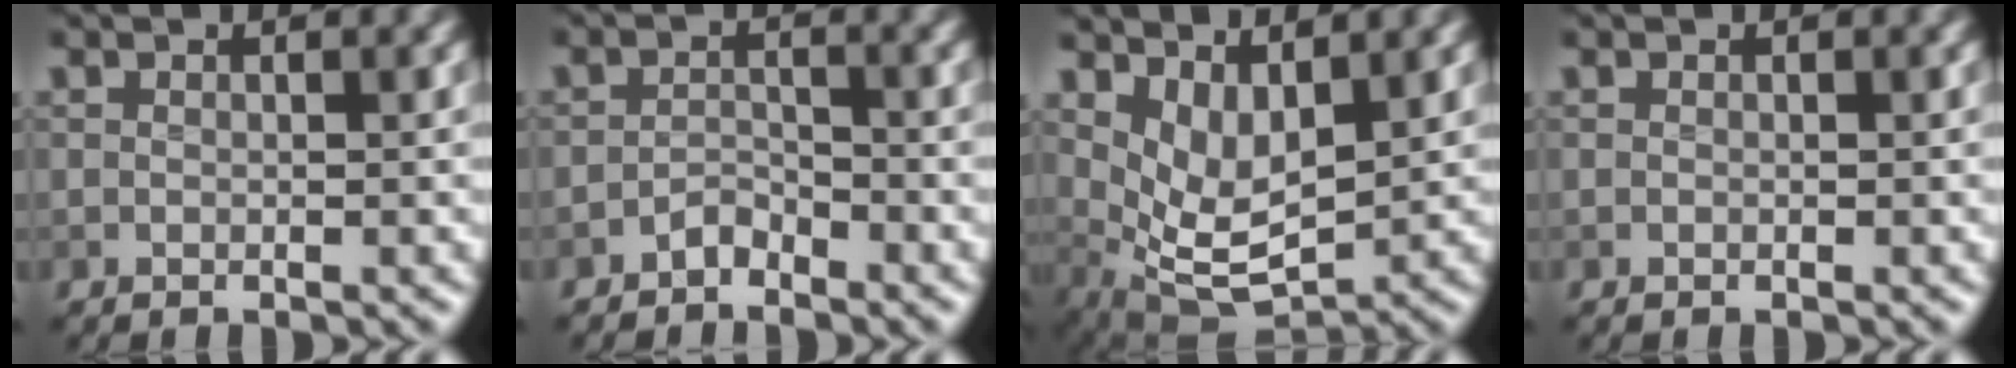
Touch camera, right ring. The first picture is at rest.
{"total": 1.3, "force": [-1.2, 0.5, 0.3], "torque": [-0.005, 0.007, -0.022]}
{"total": 5.8, "force": [2.5, 2.8, 4.4], "torque": [-0.091, -0.017, 0.057]}
{"total": 0.0}